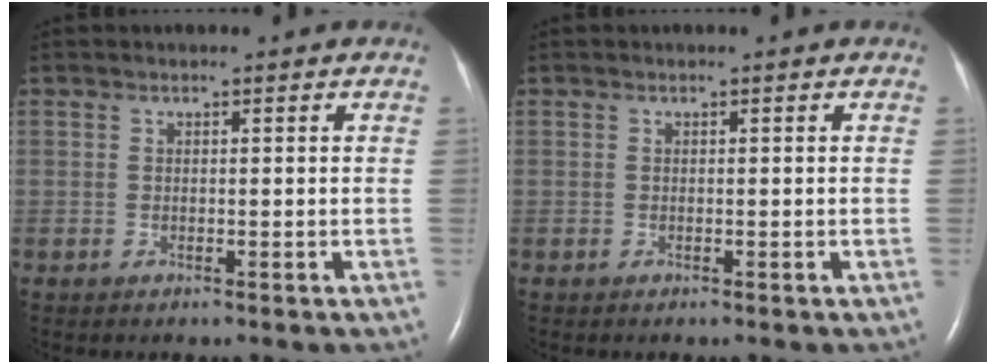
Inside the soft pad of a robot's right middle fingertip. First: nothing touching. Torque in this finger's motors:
{"motor_torque": [-0.07, 0.10, 0.01, 0.00]}